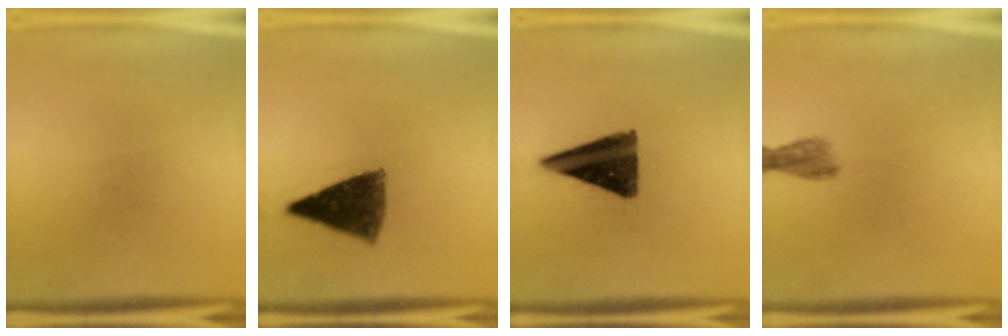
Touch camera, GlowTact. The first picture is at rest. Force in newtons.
{"total": 9.4}
{"total": 13.2}
{"total": 2.4}